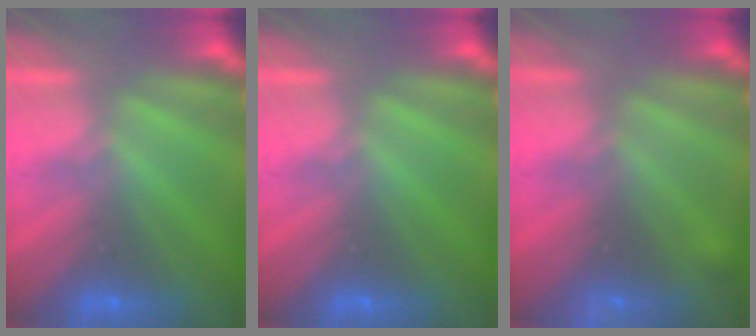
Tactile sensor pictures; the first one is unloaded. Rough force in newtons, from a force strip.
{"total": 0.0}
{"total": 2.4}